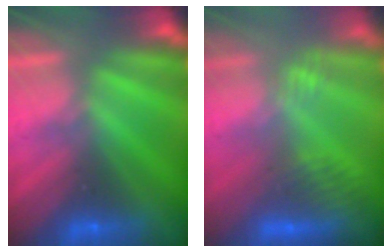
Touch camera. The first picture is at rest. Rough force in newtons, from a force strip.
{"total": 3.0}